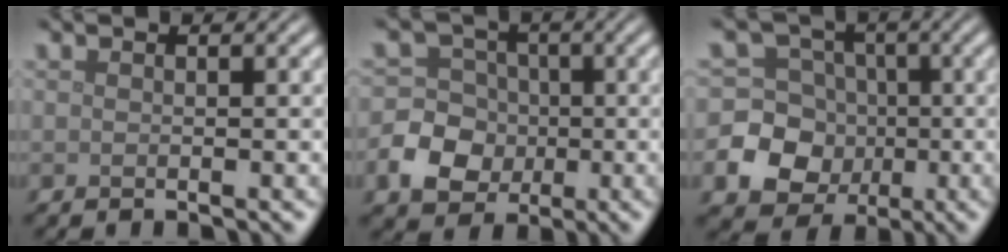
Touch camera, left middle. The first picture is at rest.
{"total": 6.2, "force": [-1.5, 5.5, 2.4], "torque": [-0.029, 0.008, -0.057]}
{"total": 11.2, "force": [-2.5, 10.6, 2.7], "torque": [-0.083, 0.000, -0.056]}